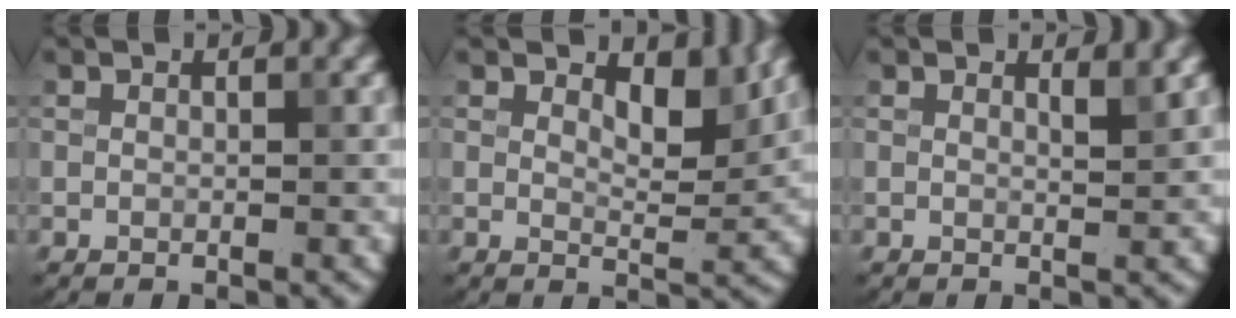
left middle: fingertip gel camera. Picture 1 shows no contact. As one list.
[{"total": 3.3, "force": [2.2, 1.3, 2.2], "torque": [-0.035, -0.007, 0.028]}, {"total": 1.1, "force": [0.9, 0.2, 0.6], "torque": [-0.006, 0.000, 0.013]}]